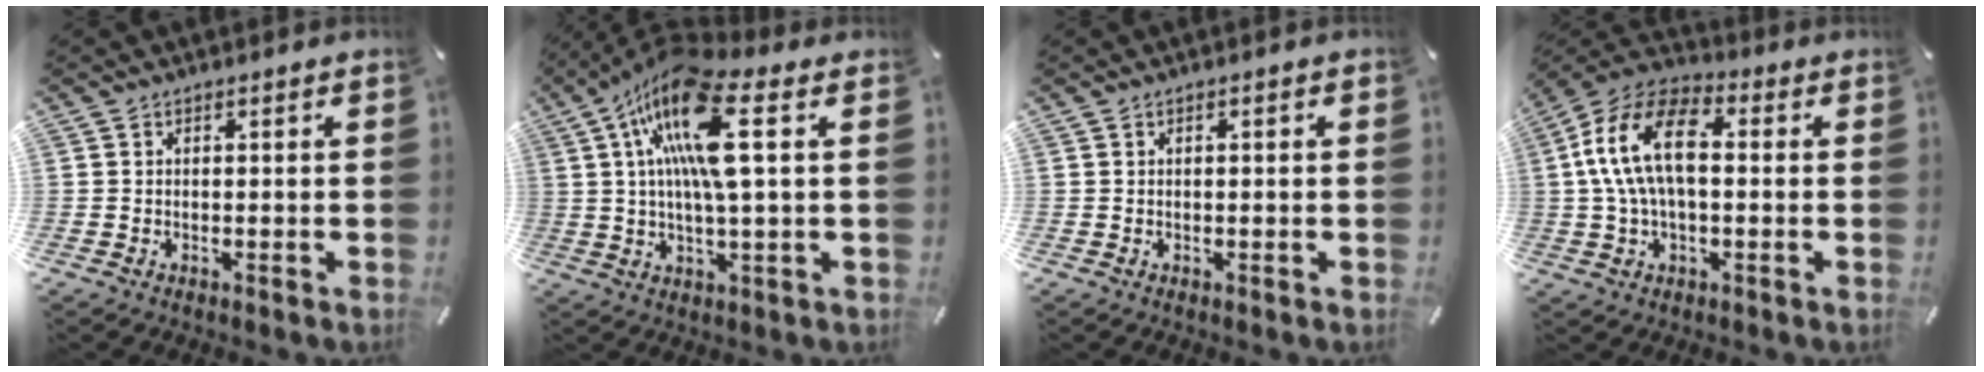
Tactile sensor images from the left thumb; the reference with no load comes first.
{"total": 16.9, "force": [4.9, 4.8, 15.4], "torque": [-0.322, -0.004, 0.075]}
{"total": 0.8, "force": [-0.1, 0.2, 0.8], "torque": [-0.013, 0.002, -0.003]}
{"total": 15.0, "force": [1.4, 8.5, 12.3], "torque": [-0.266, 0.009, 0.023]}